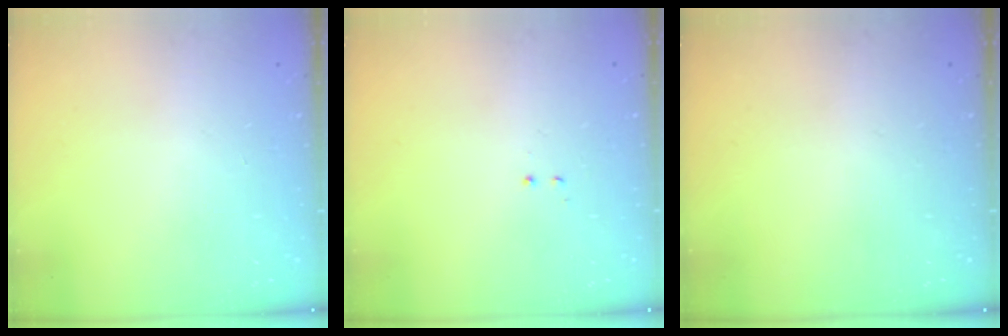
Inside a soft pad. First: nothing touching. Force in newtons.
{"total": 0.5, "press": 0.5, "slide": 0.3}
{"total": 0.0}